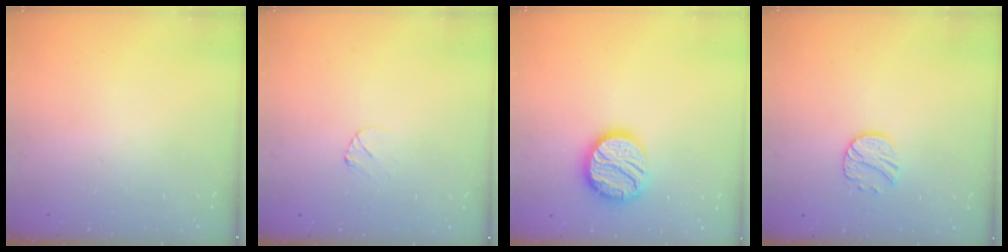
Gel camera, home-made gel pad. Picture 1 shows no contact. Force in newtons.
{"total": 3.0, "press": 3.0, "slide": 0.3}
{"total": 17.1, "press": 17.0, "slide": 1.5}
{"total": 9.3, "press": 9.3, "slide": 0.6}